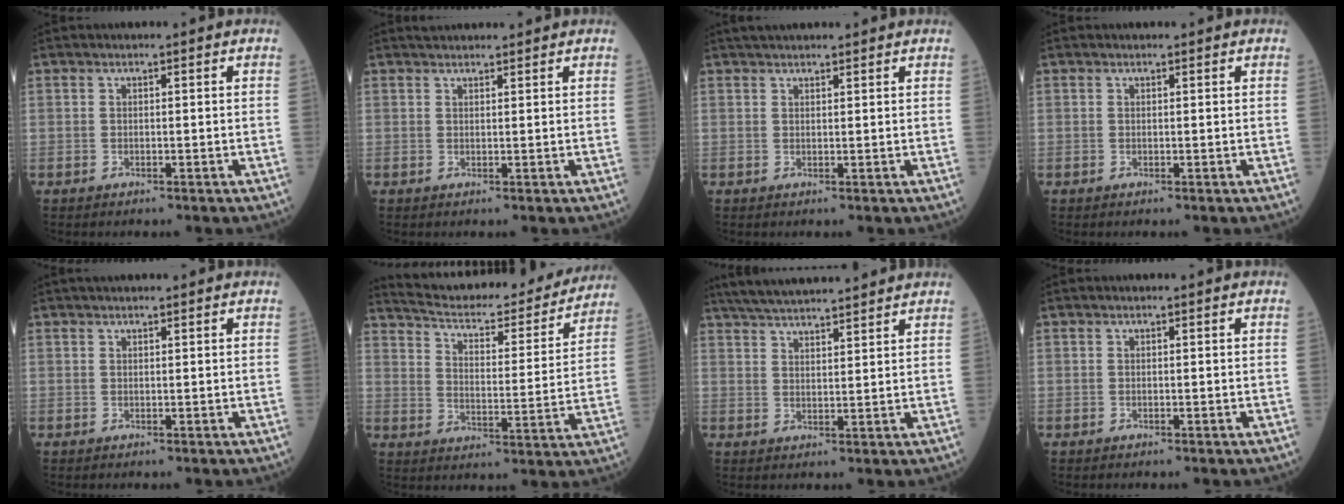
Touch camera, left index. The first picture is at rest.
{"total": 3.2, "force": [3.0, 0.6, 1.0], "torque": [-0.009, 0.027, 0.047]}
{"total": 5.2, "force": [4.7, 0.8, 2.1], "torque": [-0.027, 0.037, 0.069]}
{"total": 0.6, "force": [0.5, 0.1, 0.1], "torque": [-0.008, 0.008, 0.009]}
{"total": 2.6, "force": [2.3, 0.4, 1.3], "torque": [-0.012, 0.025, 0.032]}
{"total": 23.9, "force": [22.1, 4.1, 8.1], "torque": [-0.127, -0.035, 0.292]}
{"total": 13.1, "force": [12.0, 0.9, 5.1], "torque": [-0.096, 0.030, 0.183]}
{"total": 0.0}